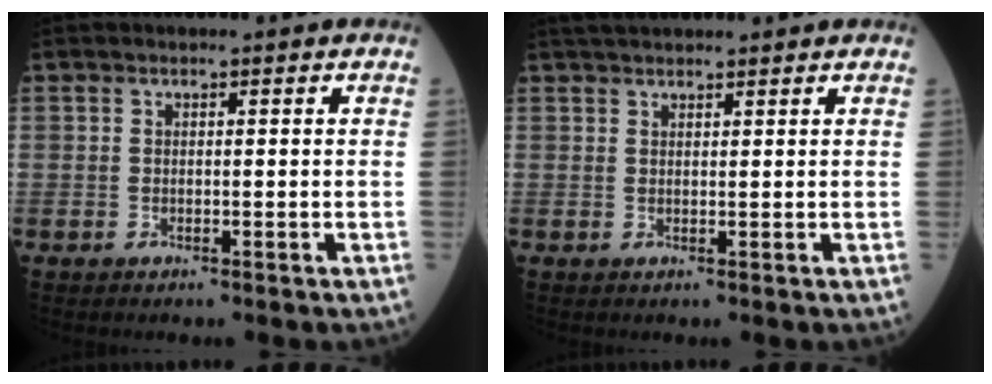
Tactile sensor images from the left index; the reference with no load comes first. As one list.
[{"total": 4.8, "force": [4.4, 0.7, 2.0], "torque": [-0.027, 0.038, 0.072]}]